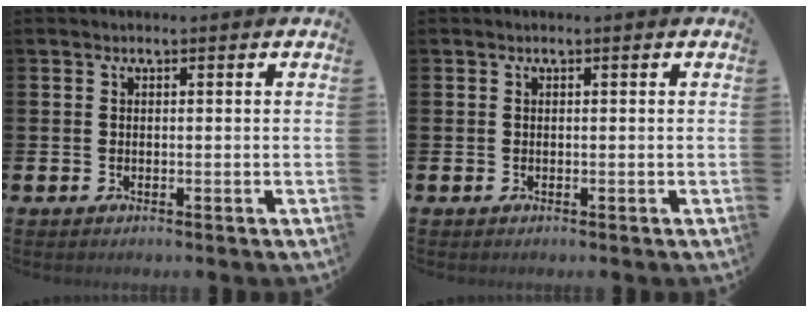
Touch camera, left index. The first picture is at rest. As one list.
[{"total": 0.0}]